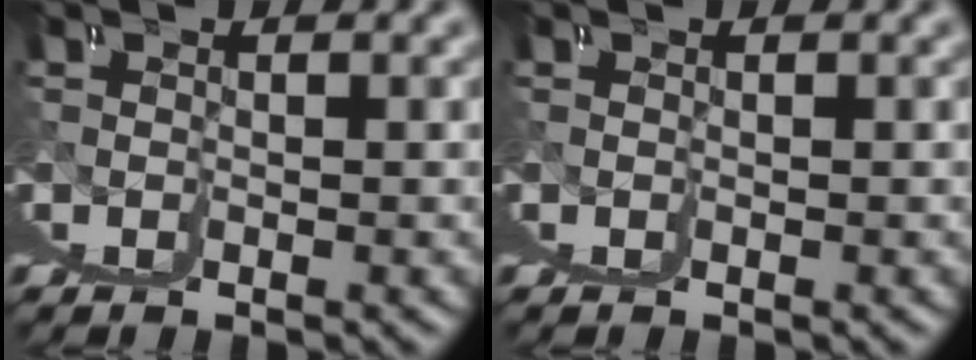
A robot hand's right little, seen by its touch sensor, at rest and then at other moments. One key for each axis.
{"total": 0.0}